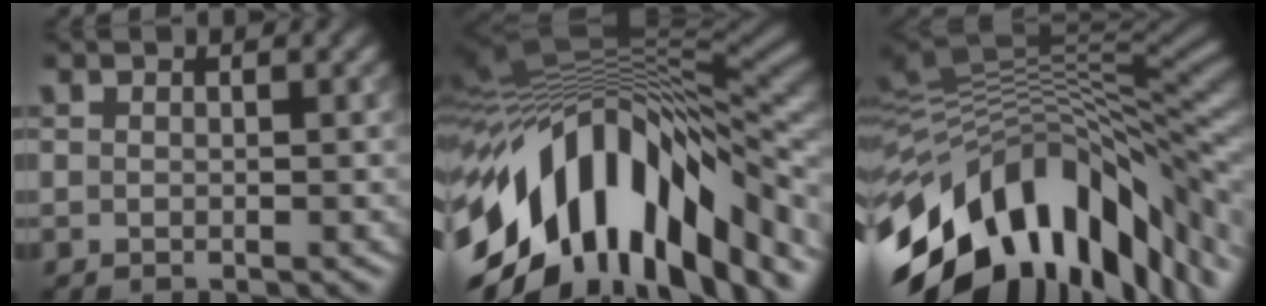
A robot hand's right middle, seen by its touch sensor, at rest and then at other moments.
{"total": 14.7, "force": [-6.8, 7.6, 10.7], "torque": [-0.191, 0.007, -0.115]}
{"total": 15.5, "force": [-5.4, 7.5, 12.4], "torque": [-0.203, 0.006, -0.096]}